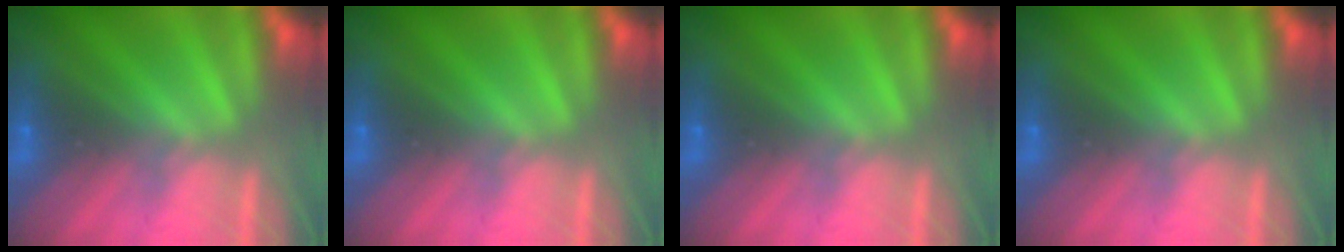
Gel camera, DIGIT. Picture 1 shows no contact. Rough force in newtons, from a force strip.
{"total": 0.0}
{"total": 0.0}
{"total": 0.0}